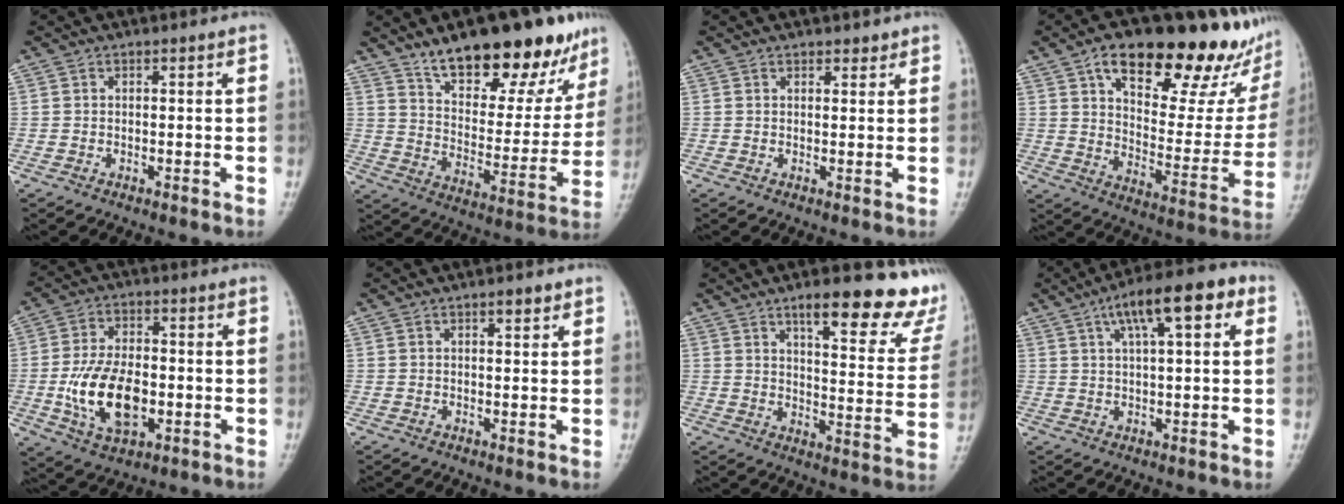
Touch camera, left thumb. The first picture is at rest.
{"total": 21.1, "force": [14.3, 8.4, 13.1], "torque": [-0.136, -0.064, 0.223]}
{"total": 1.6, "force": [1.3, 0.8, 0.5], "torque": [0.007, -0.008, 0.016]}
{"total": 27.0, "force": [15.6, 11.0, 19.0], "torque": [-0.219, -0.026, 0.233]}
{"total": 13.2, "force": [-2.7, 7.5, 10.6], "torque": [-0.182, 0.006, -0.043]}
{"total": 1.8, "force": [1.1, 0.6, 1.3], "torque": [-0.013, -0.004, 0.015]}
{"total": 18.4, "force": [12.4, 5.4, 12.6], "torque": [-0.118, -0.061, 0.159]}
{"total": 11.9, "force": [4.8, 3.8, 10.2], "torque": [-0.143, 0.019, 0.067]}